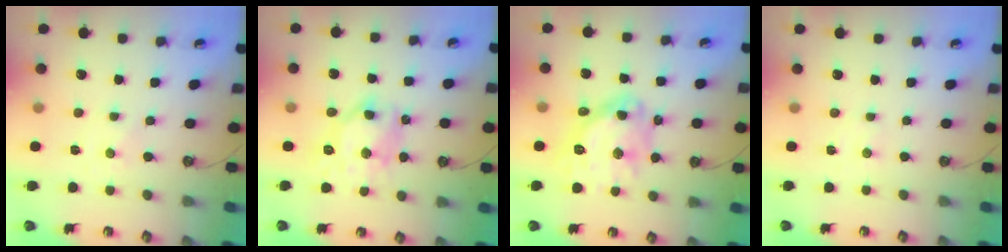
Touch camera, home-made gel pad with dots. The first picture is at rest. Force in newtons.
{"total": 12.4, "press": 12.3, "slide": 1.5}
{"total": 18.4, "press": 18.3, "slide": 1.9}
{"total": 2.2, "press": 2.2, "slide": 0.4}